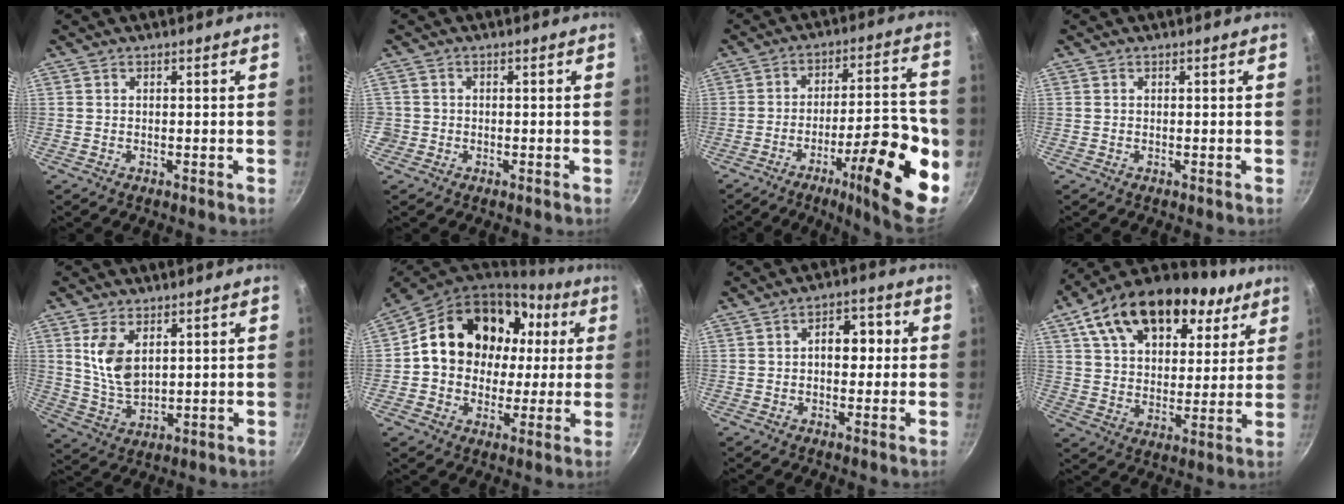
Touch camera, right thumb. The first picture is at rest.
{"total": 1.7, "force": [-0.4, 1.7, 0.1], "torque": [0.007, 0.012, -0.004]}
{"total": 21.7, "force": [-7.6, 6.2, 19.3], "torque": [-0.235, 0.035, -0.111]}
{"total": 0.0}
{"total": 8.7, "force": [3.1, 4.9, 6.5], "torque": [-0.118, -0.026, 0.068]}
{"total": 20.5, "force": [3.9, 16.3, 11.9], "torque": [-0.170, 0.034, 0.062]}
{"total": 6.4, "force": [0.6, 4.3, 4.7], "torque": [-0.028, 0.014, 0.002]}
{"total": 23.3, "force": [13.2, 13.5, 13.7], "torque": [-0.217, -0.011, 0.213]}